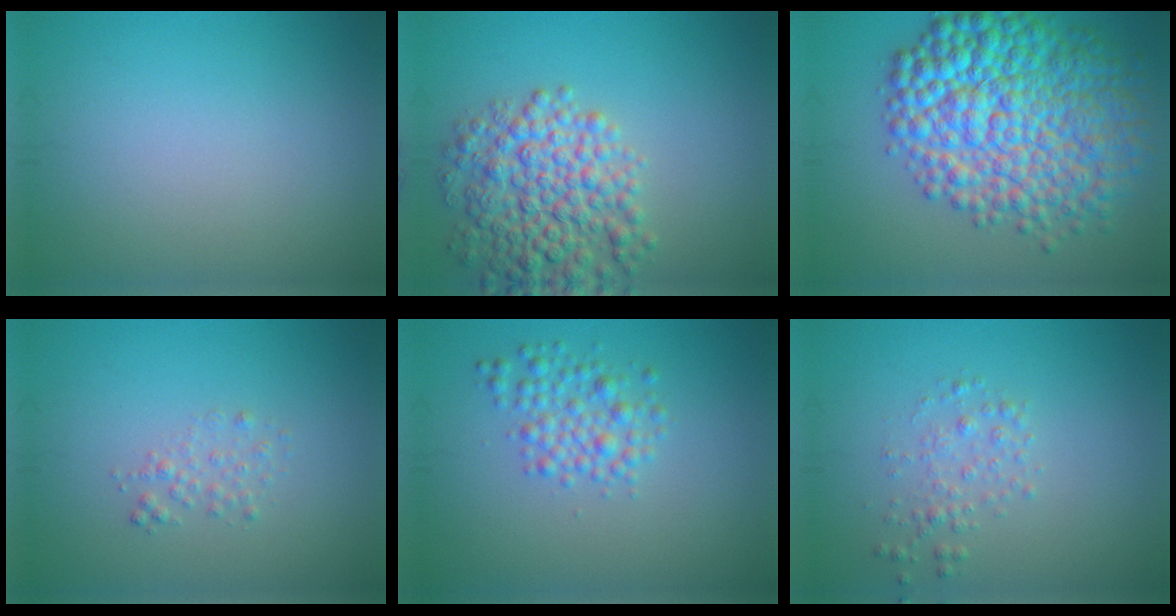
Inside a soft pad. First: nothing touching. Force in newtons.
{"total": 7.0, "press": 7.0, "slide": 0.2}
{"total": 12.1, "press": 12.1, "slide": 0.1}
{"total": 1.2, "press": 1.2, "slide": 0.0}
{"total": 2.8, "press": 2.8, "slide": 0.1}
{"total": 1.6, "press": 1.6, "slide": 0.0}